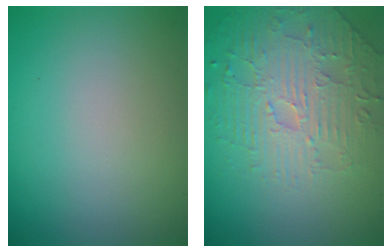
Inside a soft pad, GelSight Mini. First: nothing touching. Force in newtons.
{"total": 4.4, "press": 4.0, "slide": 1.7}